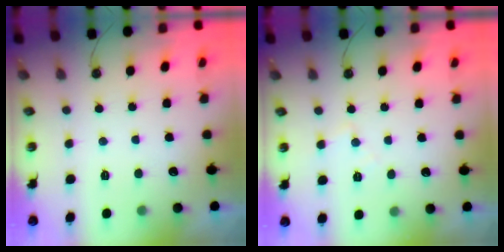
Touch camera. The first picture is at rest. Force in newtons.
{"total": 4.9, "press": 4.8, "slide": 0.8}